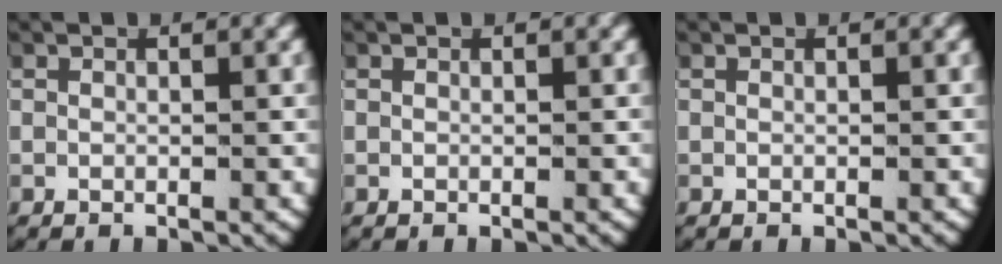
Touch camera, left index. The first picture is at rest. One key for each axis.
{"total": 0.0}
{"total": 0.0}